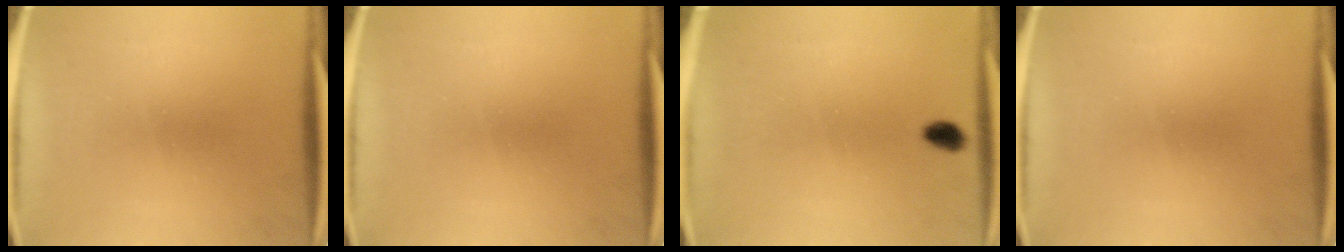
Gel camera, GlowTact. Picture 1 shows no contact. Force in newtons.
{"total": 0.0}
{"total": 2.1}
{"total": 0.0}